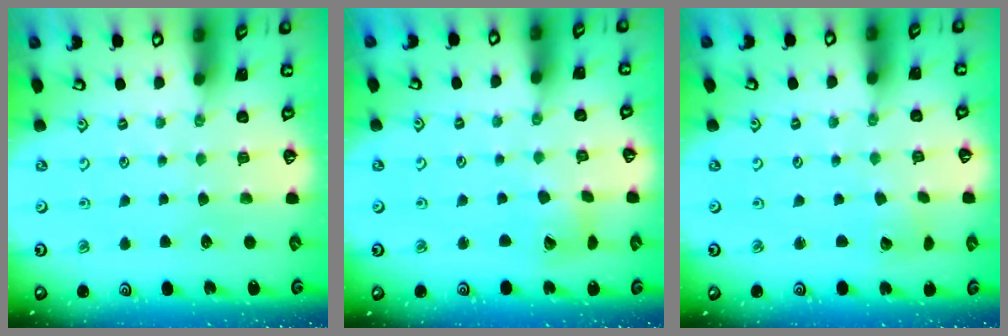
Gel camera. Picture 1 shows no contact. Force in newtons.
{"total": 6.4, "press": 6.3, "slide": 0.9}
{"total": 2.9, "press": 2.9, "slide": 0.2}